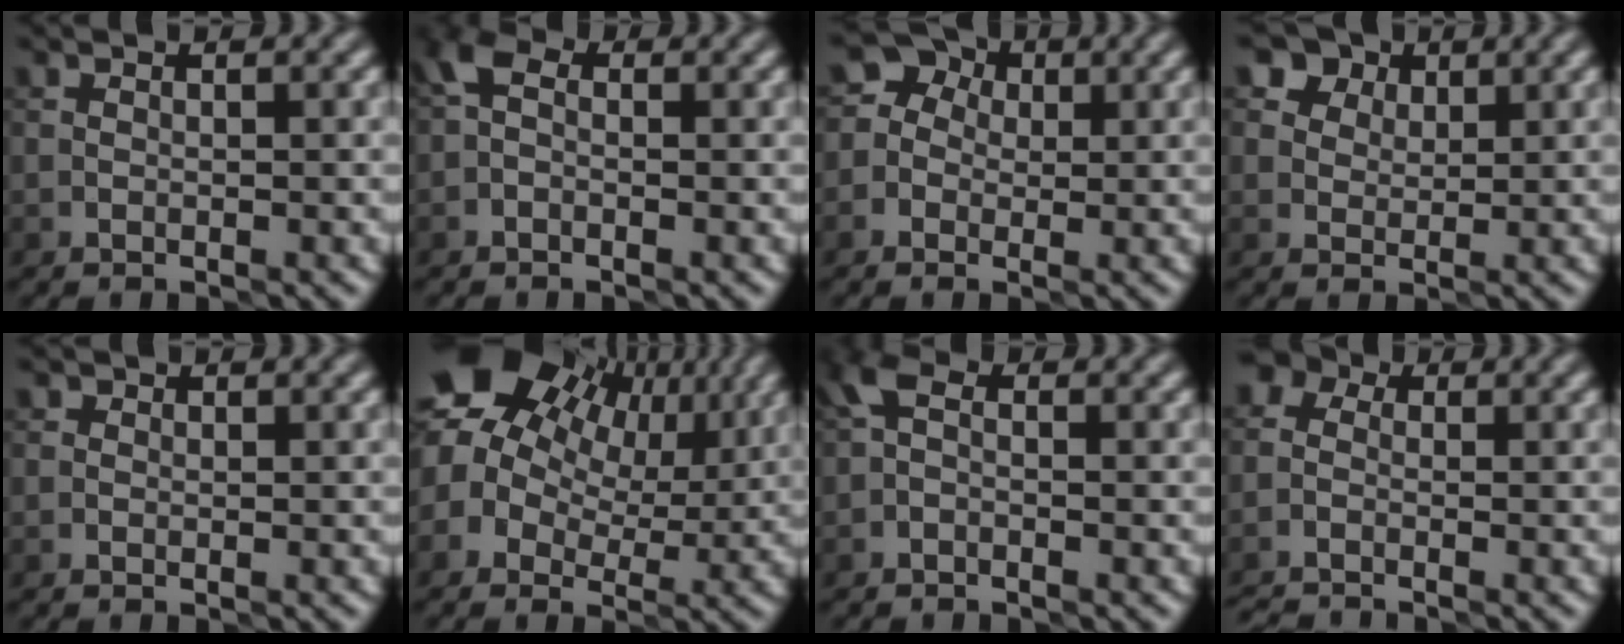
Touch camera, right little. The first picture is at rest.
{"total": 1.8, "force": [-0.3, 1.2, 1.3], "torque": [-0.027, 0.010, -0.015]}
{"total": 4.9, "force": [1.1, 4.3, 2.0], "torque": [0.002, 0.025, -0.018]}
{"total": 4.8, "force": [3.1, 3.2, 1.7], "torque": [-0.030, 0.005, 0.038]}
{"total": 0.5, "force": [0.3, 0.4, 0.2], "torque": [0.000, -0.003, -0.005]}
{"total": 12.3, "force": [5.6, 8.2, 7.3], "torque": [-0.133, 0.034, 0.093]}
{"total": 1.5, "force": [-0.4, 0.9, 1.2], "torque": [-0.024, 0.007, -0.015]}
{"total": 3.1, "force": [-2.2, 1.8, 1.1], "torque": [-0.017, 0.000, -0.045]}